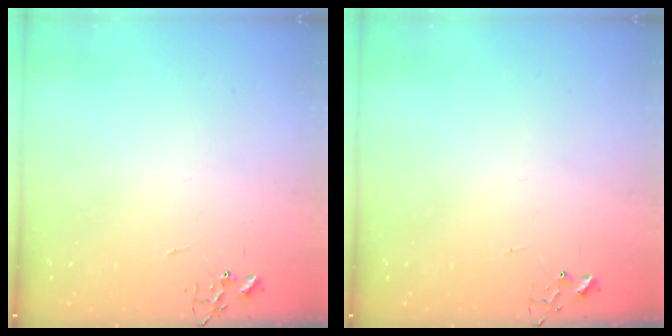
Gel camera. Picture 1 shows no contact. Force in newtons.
{"total": 3.6, "press": 3.6, "slide": 0.4}